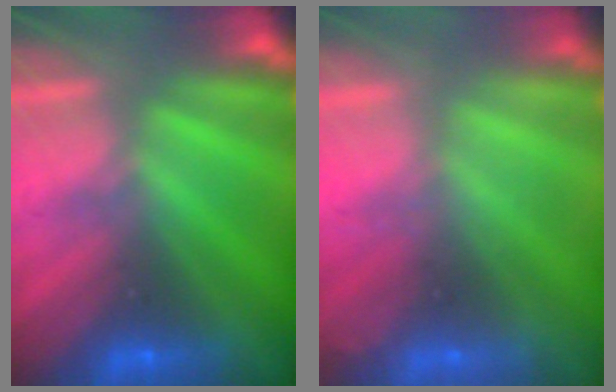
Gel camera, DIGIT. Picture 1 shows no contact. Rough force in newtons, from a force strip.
{"total": 2.1}